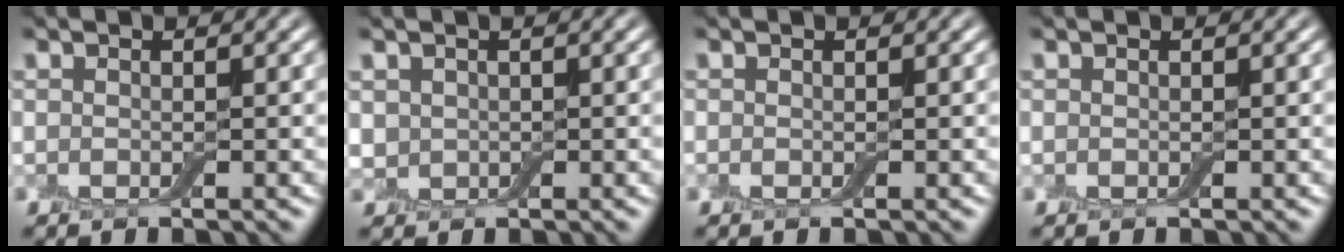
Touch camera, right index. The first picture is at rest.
{"total": 1.5, "force": [0.4, 1.3, 0.6], "torque": [-0.016, -0.003, 0.007]}
{"total": 0.0}
{"total": 0.0}